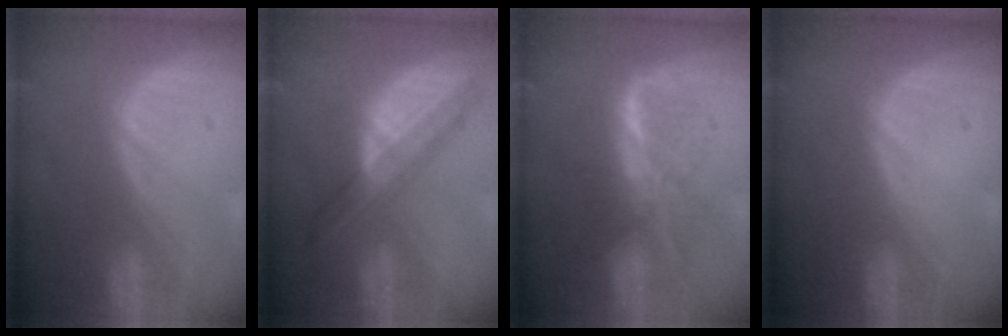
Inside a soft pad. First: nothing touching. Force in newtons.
{"total": 8.1, "press": 6.9, "slide": 4.3}
{"total": 6.5, "press": 6.3, "slide": 1.6}
{"total": 0.0}